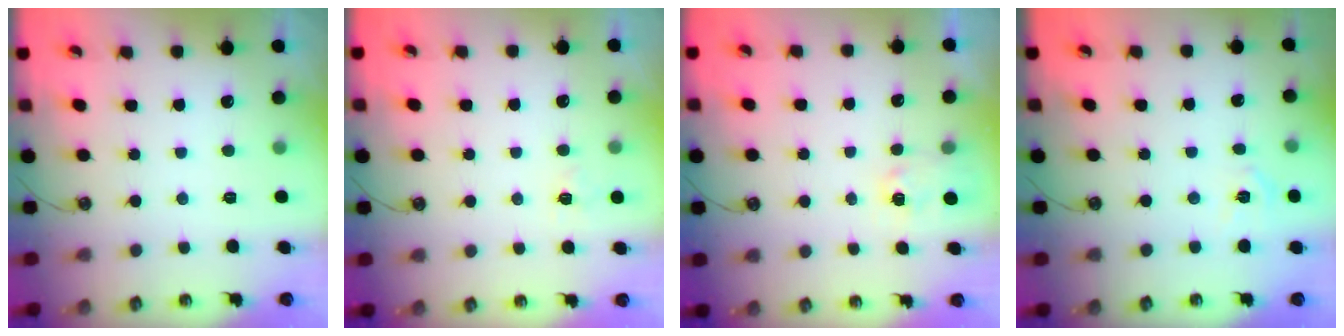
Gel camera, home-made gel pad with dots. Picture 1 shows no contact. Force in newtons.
{"total": 3.3, "press": 3.2, "slide": 0.5}
{"total": 2.6, "press": 2.6, "slide": 0.4}
{"total": 3.5, "press": 3.5, "slide": 0.1}